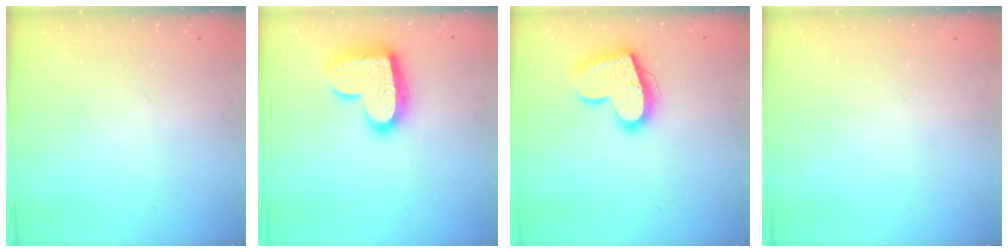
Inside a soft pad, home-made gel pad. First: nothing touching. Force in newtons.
{"total": 17.7, "press": 17.7, "slide": 1.2}
{"total": 17.9, "press": 17.9, "slide": 1.3}
{"total": 0.0}